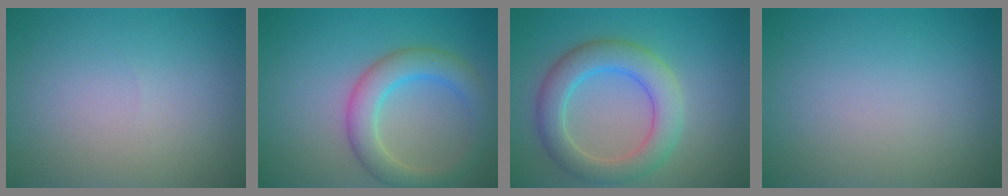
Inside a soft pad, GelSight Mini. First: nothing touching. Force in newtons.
{"total": 4.6, "press": 4.6, "slide": 0.2}
{"total": 5.5, "press": 5.5, "slide": 0.3}
{"total": 0.0}